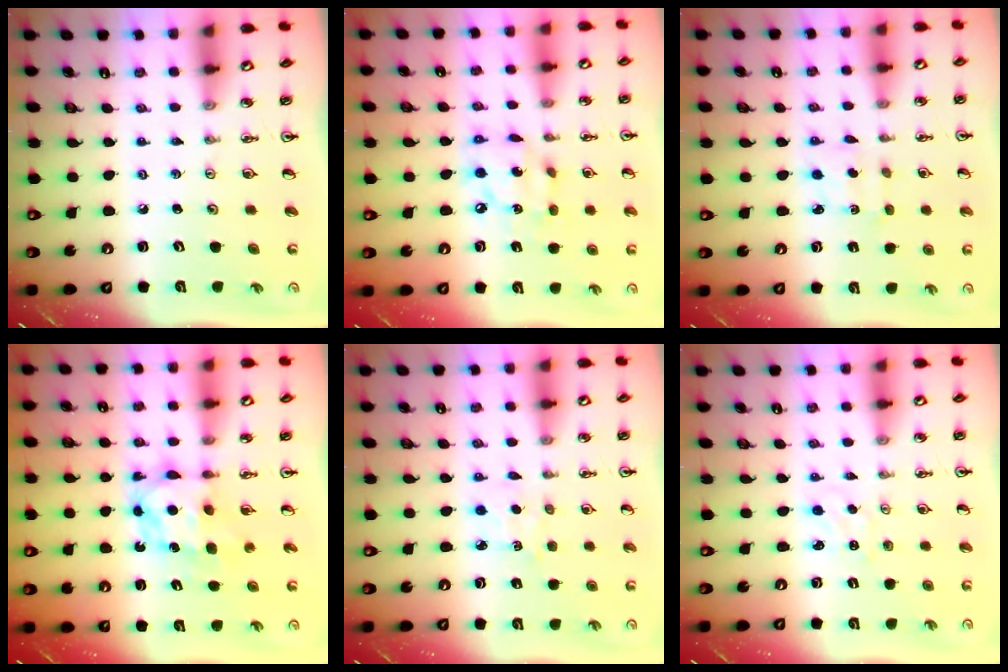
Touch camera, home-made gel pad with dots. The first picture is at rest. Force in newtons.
{"total": 8.5, "press": 8.4, "slide": 0.6}
{"total": 1.9, "press": 1.8, "slide": 0.6}
{"total": 6.5, "press": 6.5, "slide": 0.5}
{"total": 4.4, "press": 4.3, "slide": 0.5}
{"total": 0.5, "press": 0.5, "slide": 0.1}